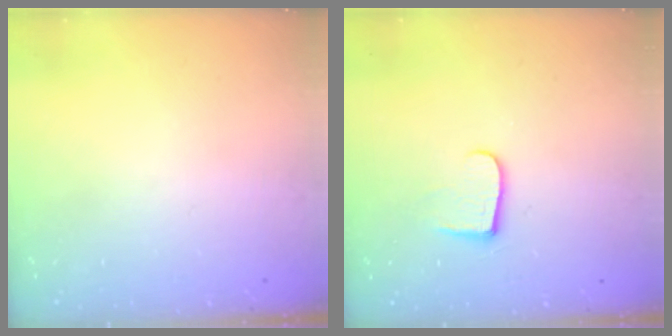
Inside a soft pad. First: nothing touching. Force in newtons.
{"total": 6.9, "press": 6.9, "slide": 0.7}